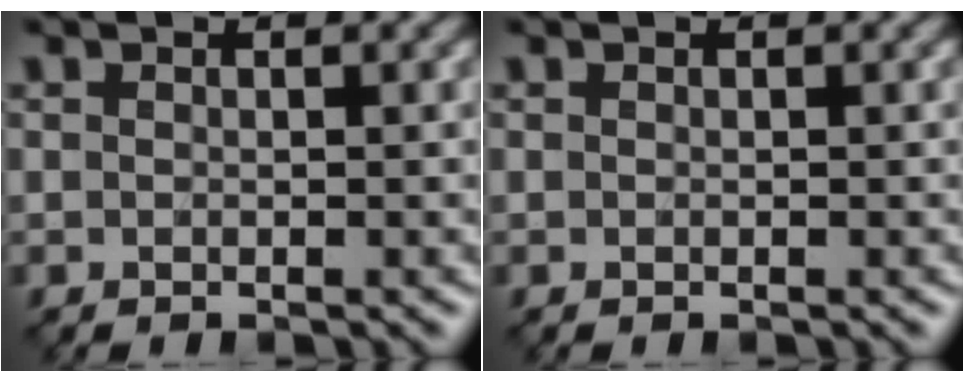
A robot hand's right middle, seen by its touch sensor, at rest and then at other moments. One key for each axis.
{"total": 0.0}